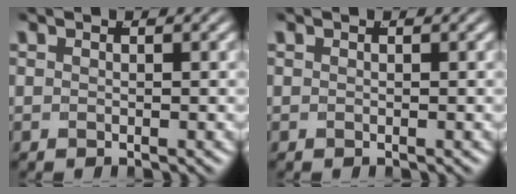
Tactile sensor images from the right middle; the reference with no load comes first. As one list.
[{"total": 0.0}]